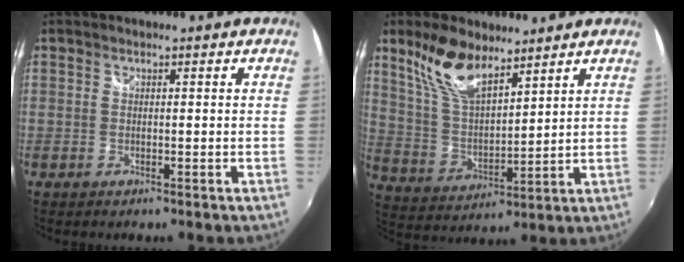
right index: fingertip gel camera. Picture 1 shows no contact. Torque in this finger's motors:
{"motor_torque": [0.30, 0.30, 0.38, 0.10]}